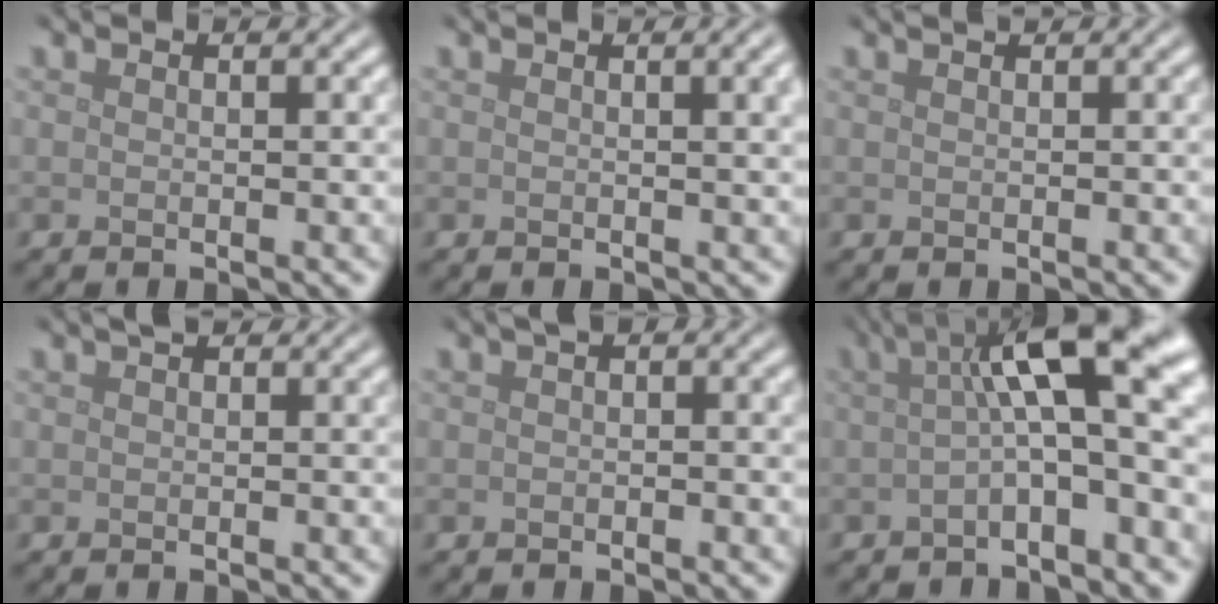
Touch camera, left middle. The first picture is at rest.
{"total": 3.2, "force": [0.9, 1.2, 2.9], "torque": [-0.023, 0.004, 0.013]}
{"total": 1.1, "force": [0.6, 0.4, 0.8], "torque": [-0.012, 0.001, 0.006]}
{"total": 0.6, "force": [0.4, 0.3, 0.5], "torque": [-0.007, -0.001, 0.005]}
{"total": 1.1, "force": [0.2, 0.5, 1.0], "torque": [-0.011, 0.002, 0.003]}
{"total": 10.4, "force": [1.5, 2.8, 10.0], "torque": [-0.136, 0.023, 0.013]}